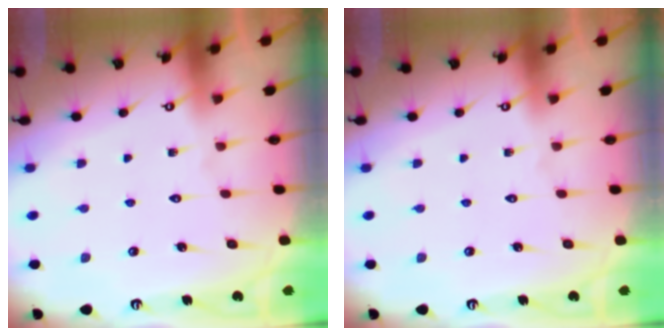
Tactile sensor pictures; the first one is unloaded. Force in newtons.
{"total": 0.0}